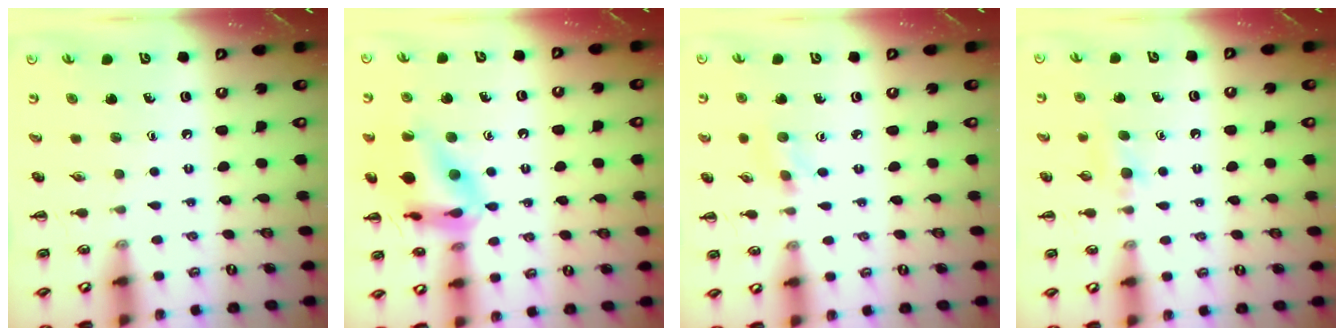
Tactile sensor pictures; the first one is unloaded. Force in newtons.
{"total": 16.9, "press": 16.8, "slide": 2.3}
{"total": 1.2, "press": 1.1, "slide": 0.3}
{"total": 5.1, "press": 4.8, "slide": 1.8}